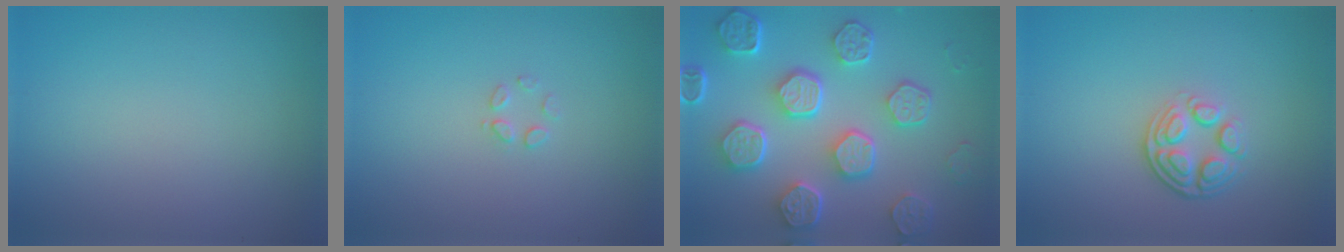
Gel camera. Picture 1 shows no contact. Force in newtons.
{"total": 1.0, "press": 1.0, "slide": 0.1}
{"total": 8.1, "press": 6.2, "slide": 5.3}
{"total": 3.8, "press": 2.7, "slide": 2.7}